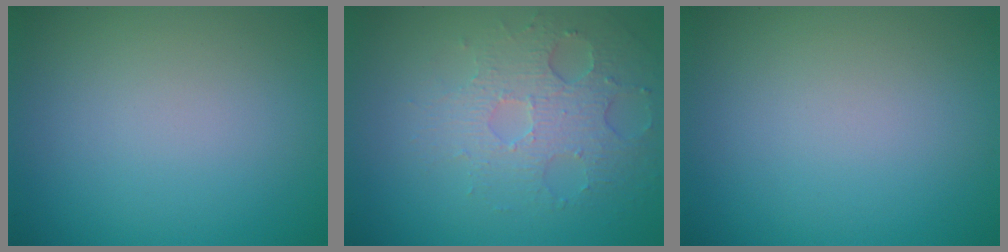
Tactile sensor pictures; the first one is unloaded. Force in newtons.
{"total": 3.6, "press": 3.3, "slide": 1.5}
{"total": 0.0}